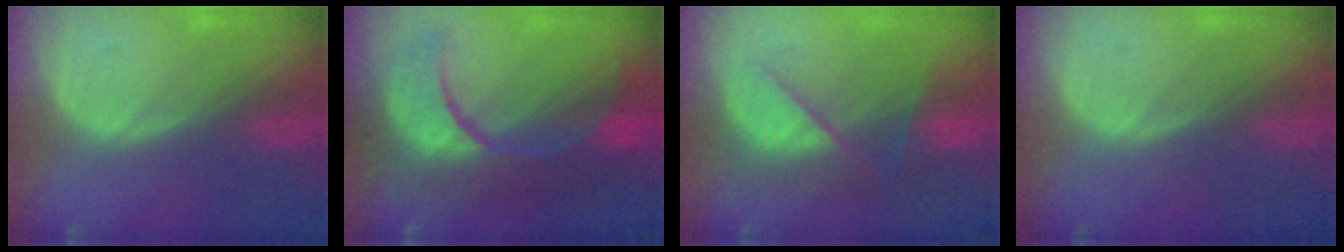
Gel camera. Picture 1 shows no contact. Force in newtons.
{"total": 12.5, "press": 12.4, "slide": 1.4}
{"total": 7.2, "press": 7.1, "slide": 0.6}
{"total": 0.0}